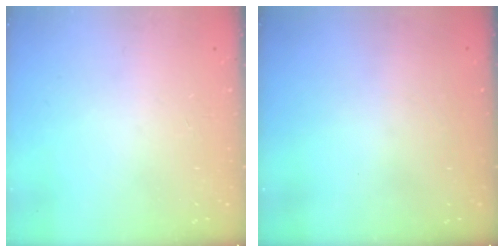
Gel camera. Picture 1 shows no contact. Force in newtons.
{"total": 0.7, "press": 0.4, "slide": 0.5}